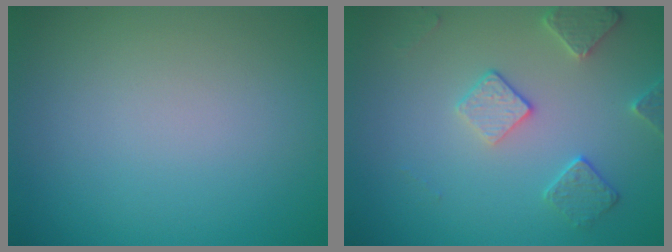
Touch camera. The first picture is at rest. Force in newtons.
{"total": 2.8, "press": 2.7, "slide": 0.7}